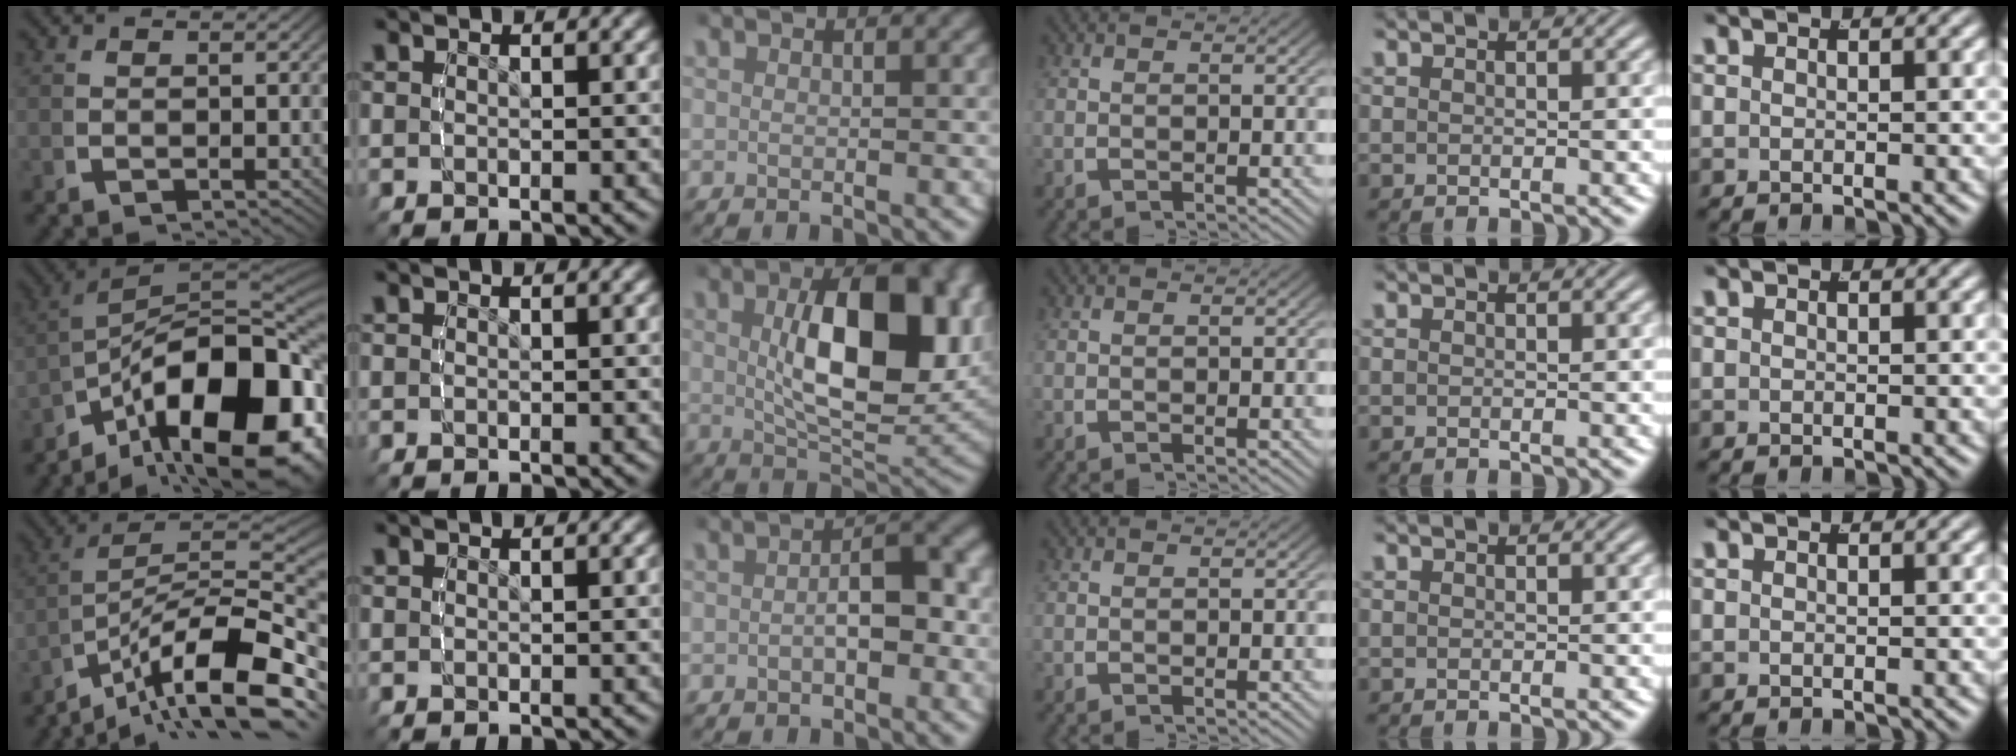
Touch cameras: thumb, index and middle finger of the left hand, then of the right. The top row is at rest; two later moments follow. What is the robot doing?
{"motion": "lift_and_place", "object": "glue stick"}